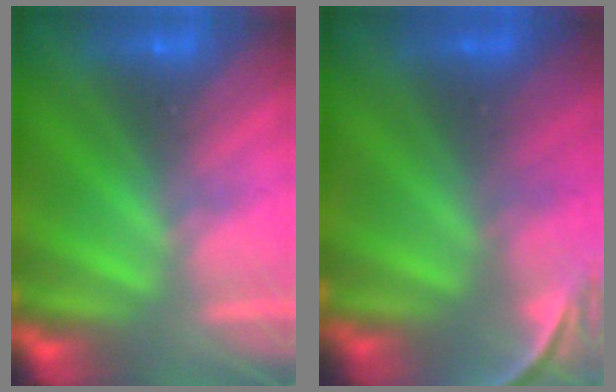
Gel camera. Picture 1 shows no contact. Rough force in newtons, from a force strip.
{"total": 10.0}